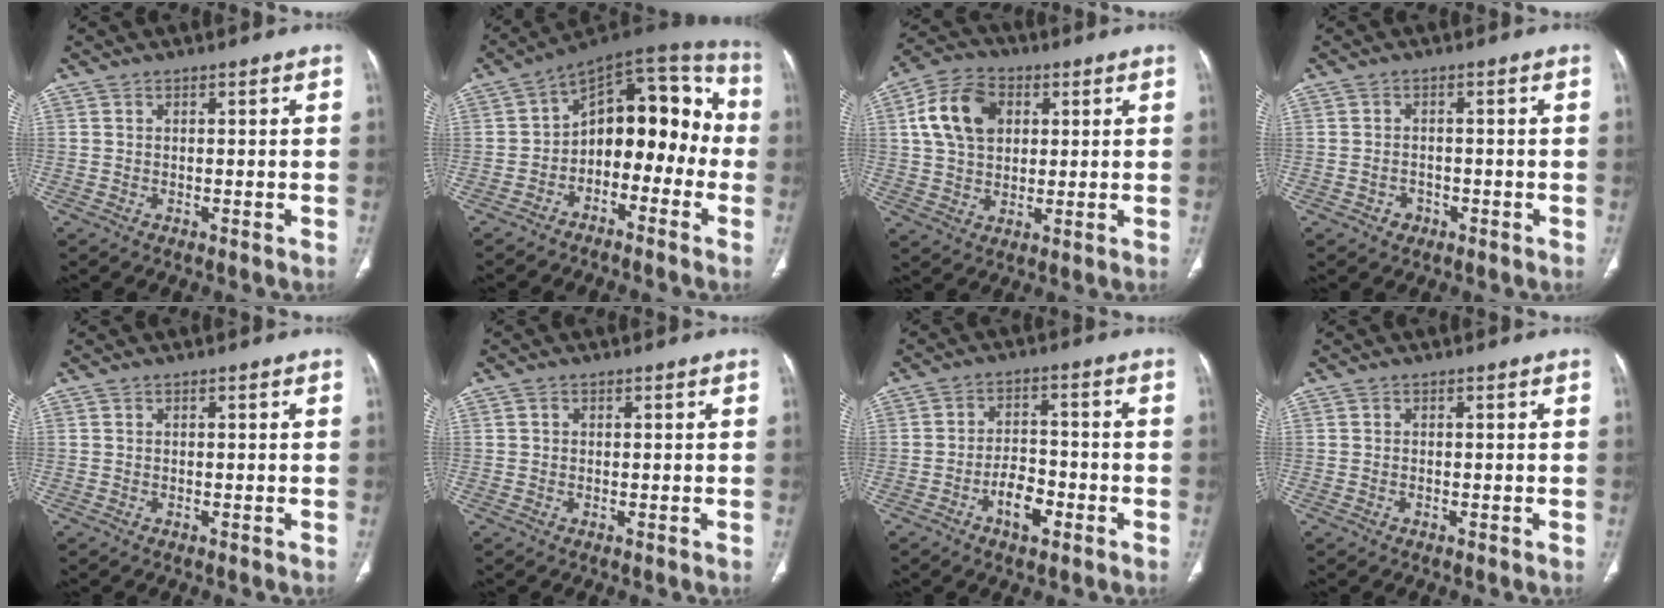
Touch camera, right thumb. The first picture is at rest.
{"total": 16.4, "force": [-3.0, 10.2, 12.4], "torque": [-0.124, 0.080, -0.055]}
{"total": 12.2, "force": [3.2, 8.6, 8.0], "torque": [-0.133, 0.010, 0.053]}
{"total": 2.2, "force": [-1.1, 1.8, 0.6], "torque": [-0.004, 0.012, -0.014]}
{"total": 0.0}
{"total": 0.5, "force": [0.1, 0.5, 0.1], "torque": [0.001, 0.002, 0.002]}
{"total": 6.2, "force": [-3.1, 3.2, 4.4], "torque": [-0.065, 0.025, -0.054]}
{"total": 0.0}